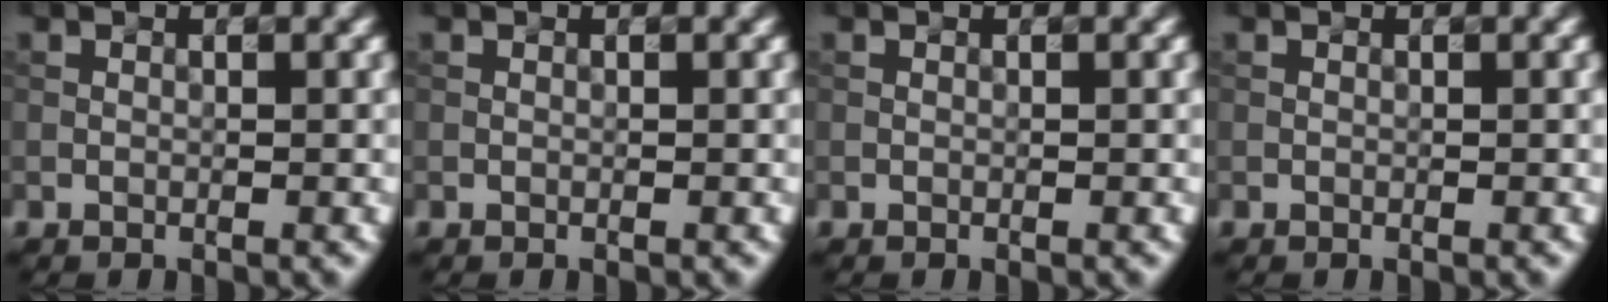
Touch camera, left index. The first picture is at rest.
{"total": 0.0}
{"total": 0.0}
{"total": 0.0}